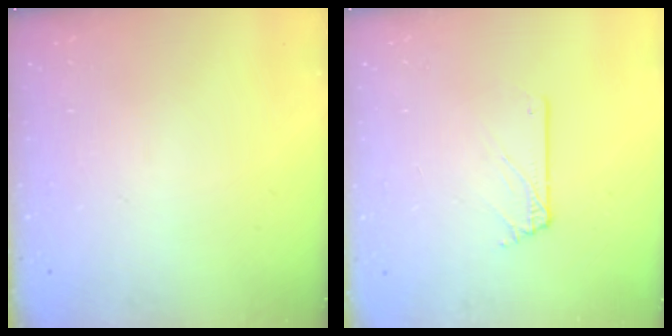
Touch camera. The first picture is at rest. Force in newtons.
{"total": 1.5, "press": 1.5, "slide": 0.1}